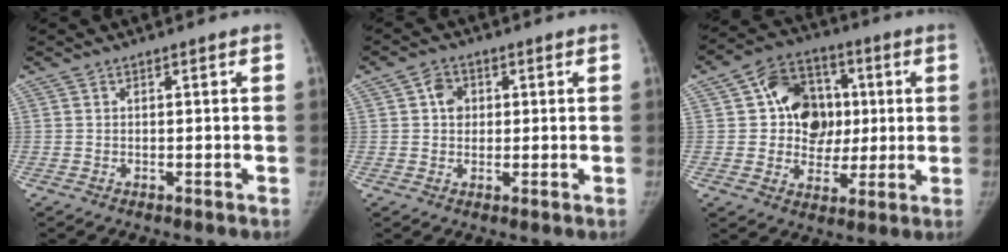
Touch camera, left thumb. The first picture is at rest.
{"total": 4.1, "force": [1.0, 3.4, 1.9], "torque": [-0.010, 0.001, 0.013]}
{"total": 14.3, "force": [2.3, 11.8, 7.8], "torque": [-0.069, 0.006, 0.037]}